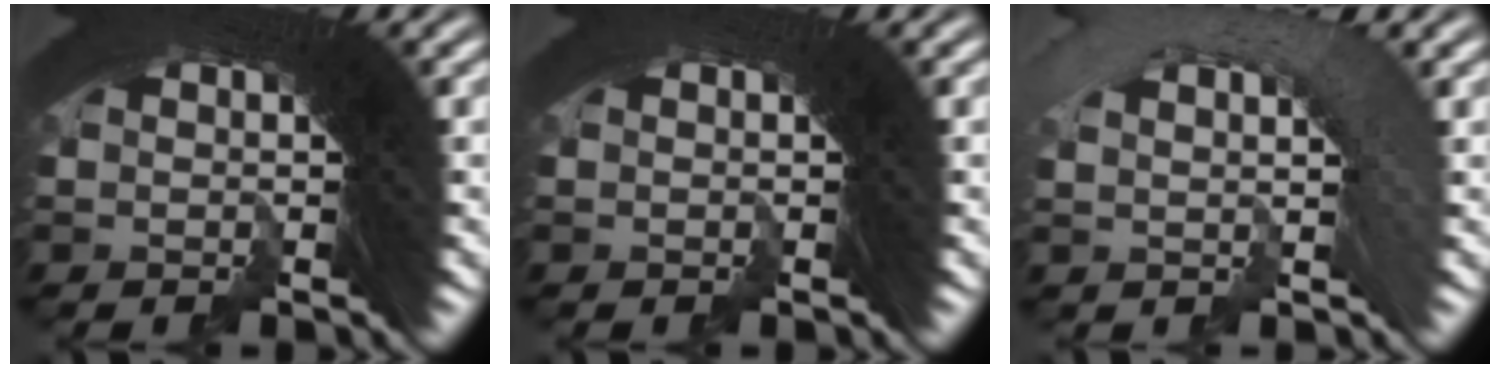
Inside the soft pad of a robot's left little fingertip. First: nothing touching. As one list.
[{"total": 0.9, "force": [-0.4, -0.4, -0.7], "torque": [0.008, -0.004, -0.005]}, {"total": 2.5, "force": [-1.9, 1.5, -0.2], "torque": [0.000, 0.001, -0.031]}]